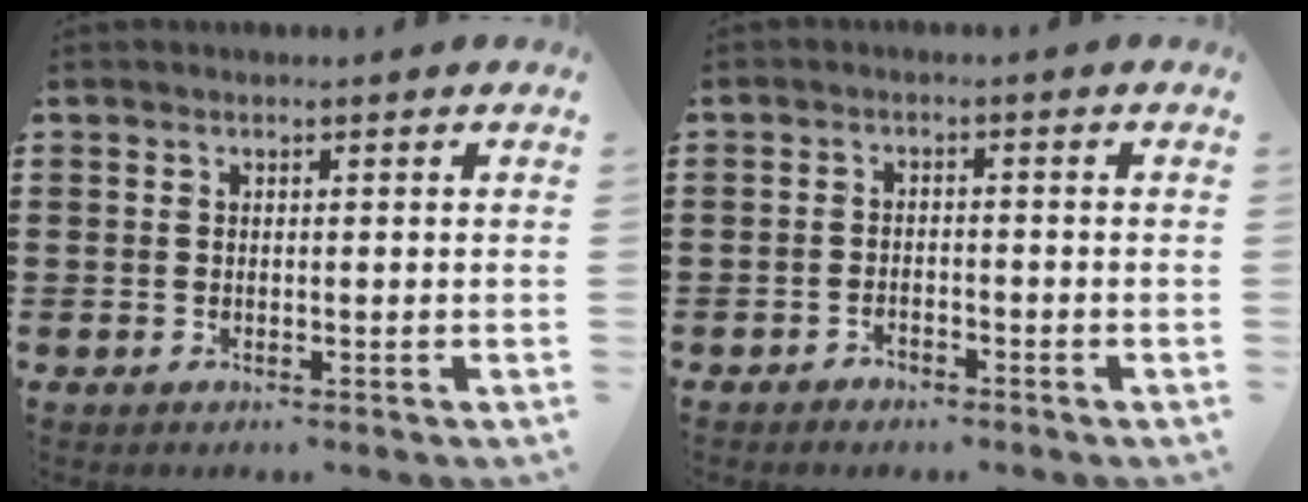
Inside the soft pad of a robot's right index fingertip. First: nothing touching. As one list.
[{"total": 1.5, "force": [-1.4, 0.3, 0.2], "torque": [-0.010, -0.002, -0.029]}]